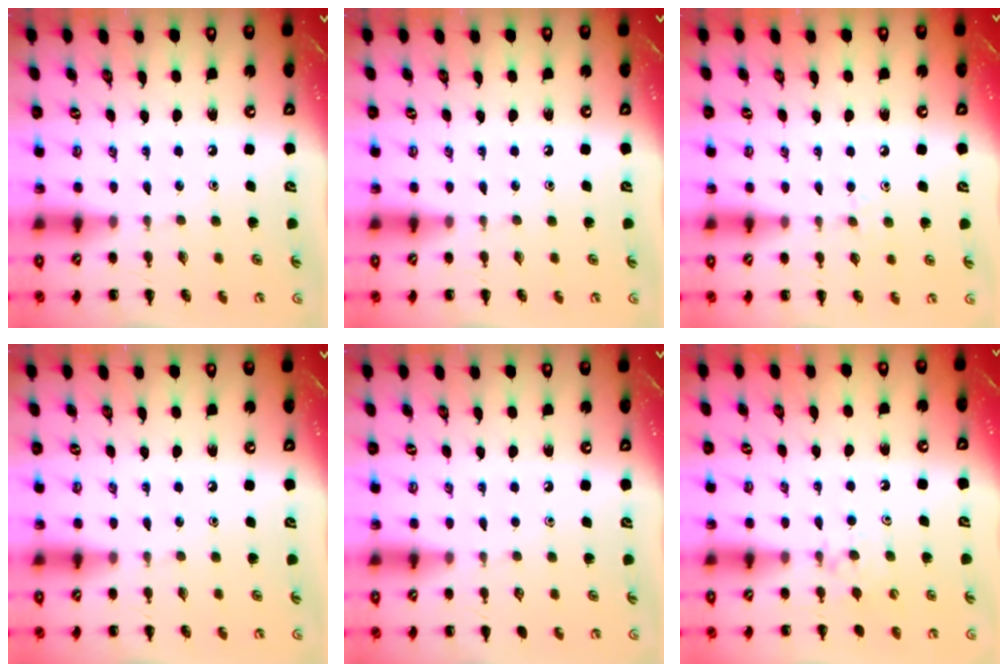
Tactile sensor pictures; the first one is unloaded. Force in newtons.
{"total": 0.0}
{"total": 4.9, "press": 4.6, "slide": 1.5}
{"total": 0.0}
{"total": 0.0}
{"total": 5.1, "press": 4.8, "slide": 1.6}